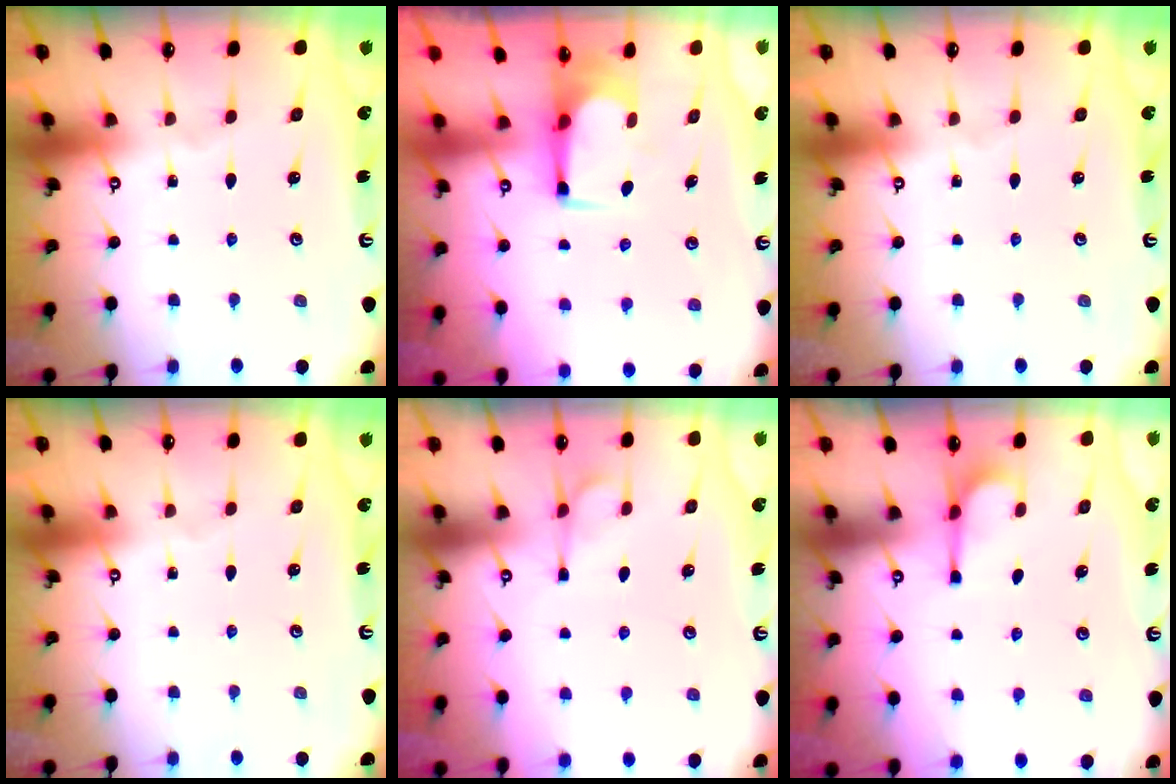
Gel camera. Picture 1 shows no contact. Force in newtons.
{"total": 2.1, "press": 2.1, "slide": 0.1}
{"total": 0.0}
{"total": 0.0}
{"total": 1.1, "press": 0.1, "slide": 1.1}
{"total": 2.2, "press": 2.0, "slide": 0.9}